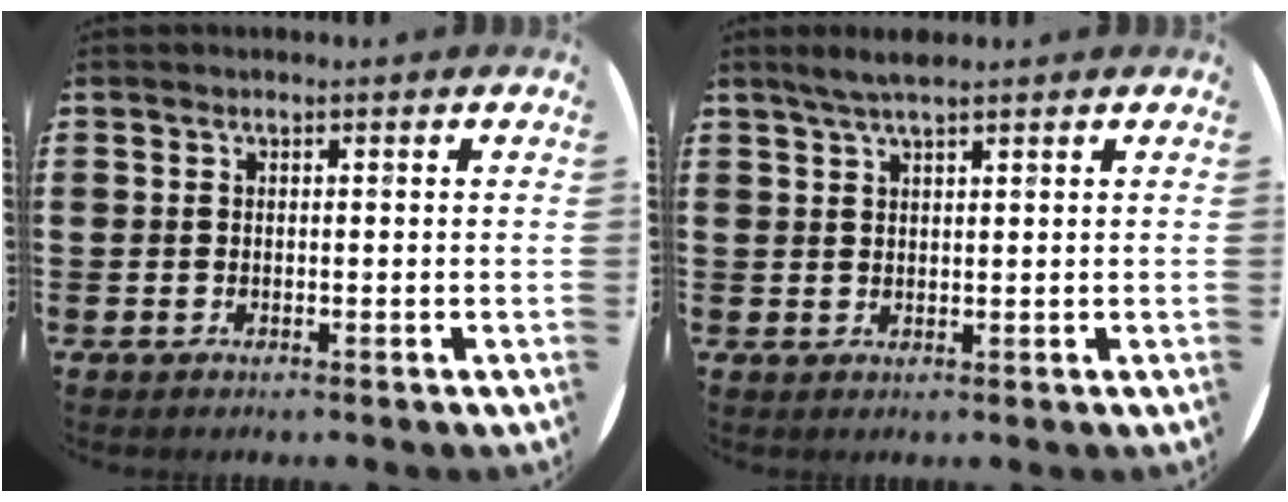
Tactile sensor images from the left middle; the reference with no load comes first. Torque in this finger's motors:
{"motor_torque": [0.46, -0.39, 0.07, 0.02]}